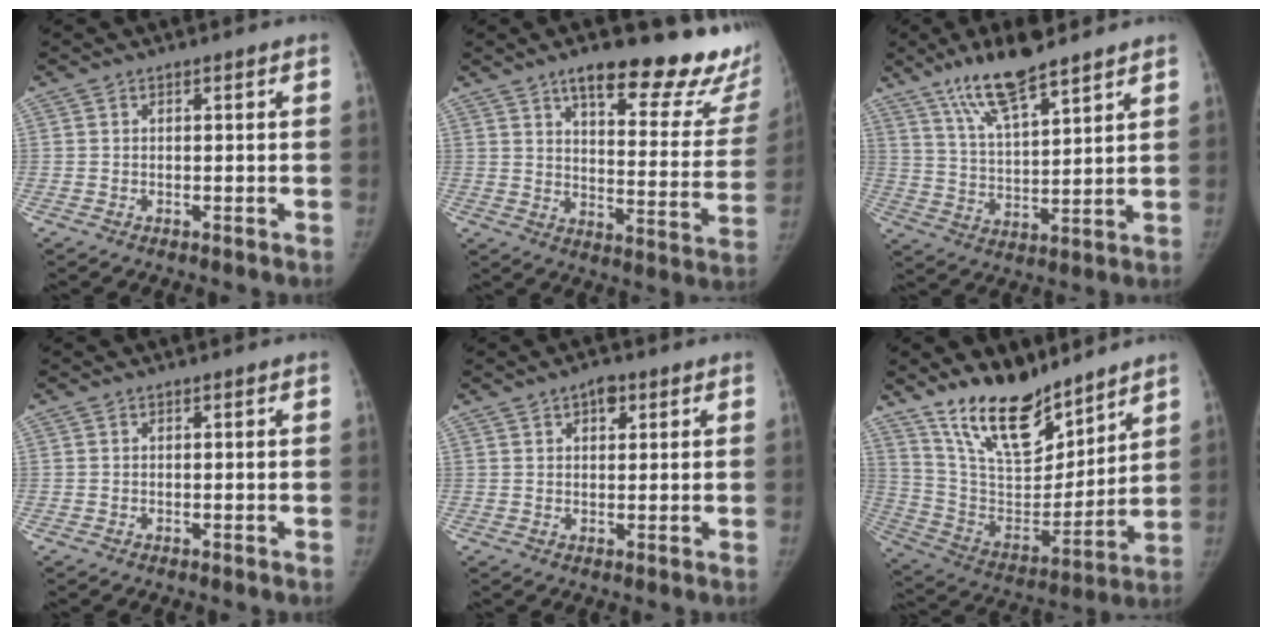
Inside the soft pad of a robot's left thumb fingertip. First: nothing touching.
{"total": 25.3, "force": [18.1, 7.7, 15.9], "torque": [-0.165, -0.093, 0.230]}
{"total": 12.5, "force": [9.1, 2.9, 8.1], "torque": [-0.136, -0.044, 0.173]}
{"total": 0.0}
{"total": 3.3, "force": [1.8, 1.9, 2.1], "torque": [-0.016, -0.005, 0.026]}
{"total": 19.6, "force": [14.6, 8.0, 10.3], "torque": [-0.130, -0.093, 0.269]}